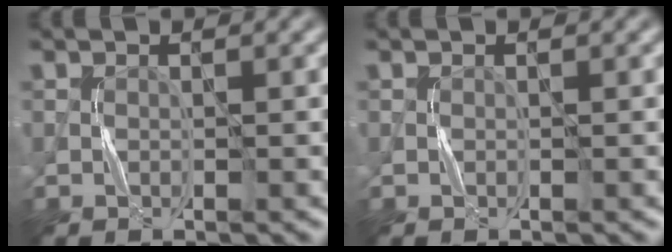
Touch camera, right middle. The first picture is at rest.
{"total": 0.0}